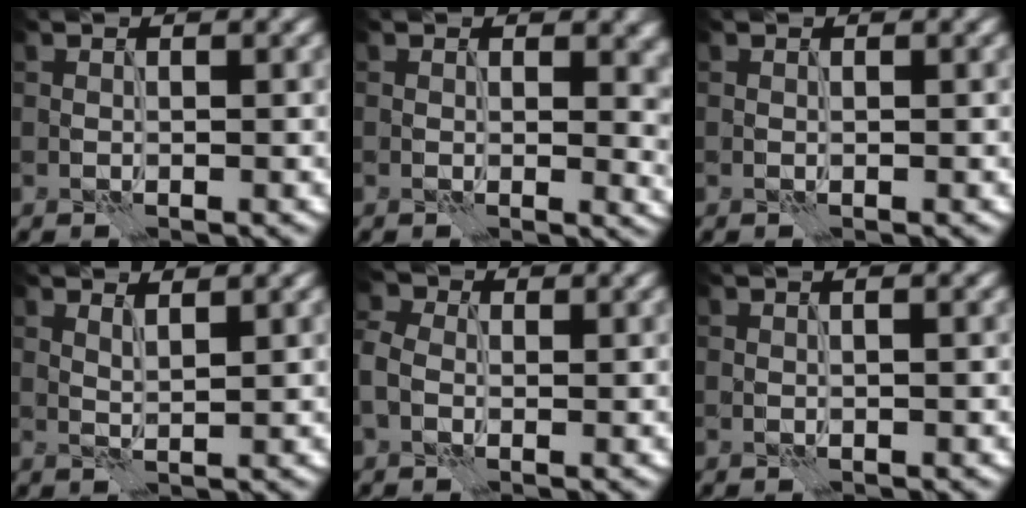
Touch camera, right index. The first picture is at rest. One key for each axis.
{"total": 4.6, "fx": 1.3, "fy": 2.6, "fz": 3.6, "tx": -0.022, "ty": -0.004, "tz": 0.025}
{"total": 0.0}
{"total": 1.3, "fx": 0.8, "fy": 0.3, "fz": 0.9, "tx": -0.015, "ty": -0.004, "tz": 0.016}
{"total": 3.0, "fx": -0.4, "fy": 2.5, "fz": 1.6, "tx": -0.048, "ty": 0.003, "tz": -0.012}
{"total": 0.9, "fx": 0.2, "fy": 0.3, "fz": 0.8, "tx": -0.005, "ty": -0.002, "tz": -0.001}